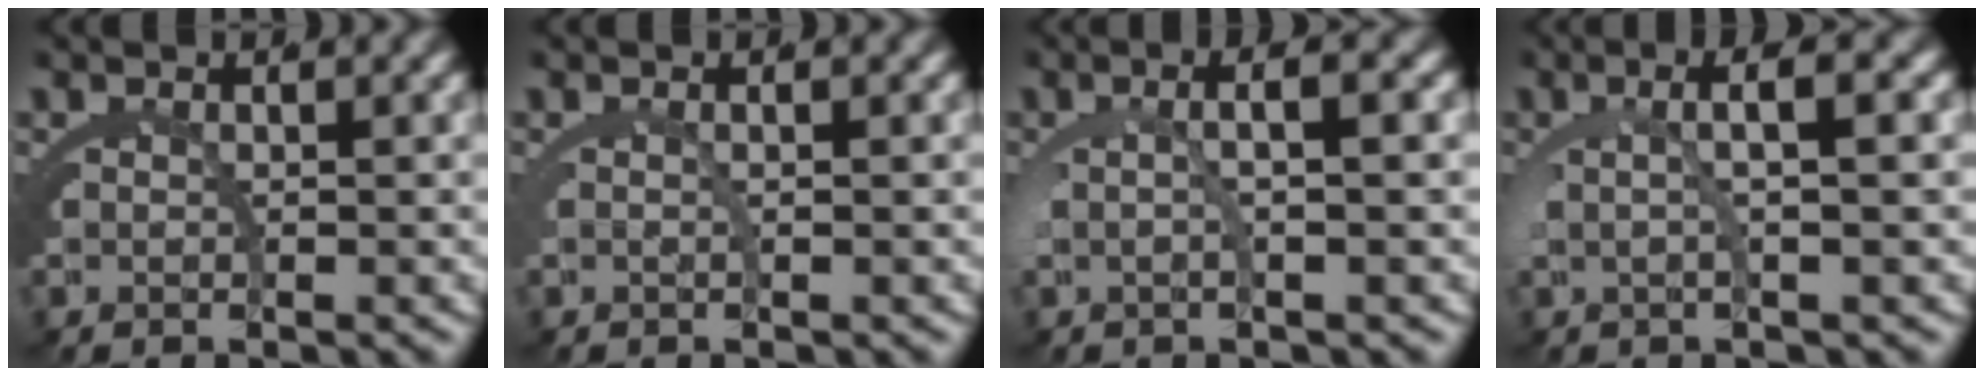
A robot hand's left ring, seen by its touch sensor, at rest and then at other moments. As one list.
[{"total": 0.7, "force": [-0.1, -0.3, 0.6], "torque": [-0.014, 0.002, -0.001]}, {"total": 3.1, "force": [0.3, 0.0, 3.1], "torque": [-0.051, 0.011, 0.004]}, {"total": 3.9, "force": [1.0, 0.2, 3.7], "torque": [-0.063, 0.015, 0.013]}]